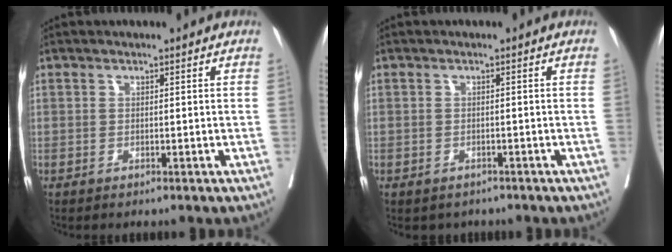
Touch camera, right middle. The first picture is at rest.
{"total": 2.6, "force": [-2.1, 1.5, 0.4], "torque": [-0.005, 0.001, -0.027]}